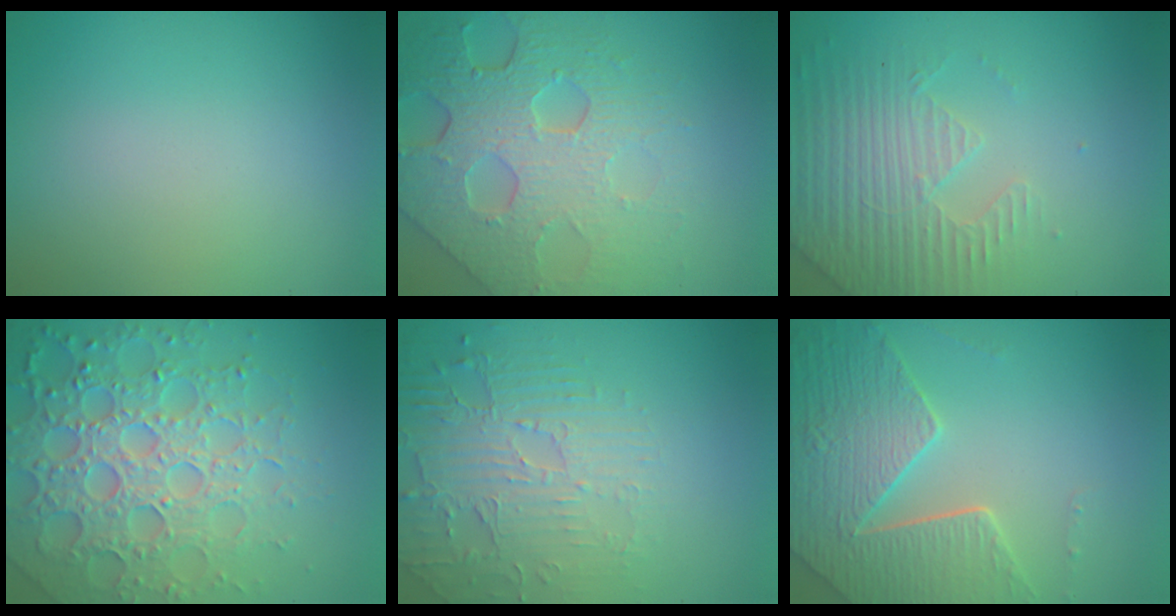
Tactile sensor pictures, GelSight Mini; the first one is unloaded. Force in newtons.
{"total": 8.1, "press": 5.7, "slide": 5.8}
{"total": 4.4, "press": 4.3, "slide": 1.0}
{"total": 7.1, "press": 6.9, "slide": 1.7}
{"total": 2.8, "press": 2.5, "slide": 1.4}
{"total": 6.9, "press": 5.3, "slide": 4.4}